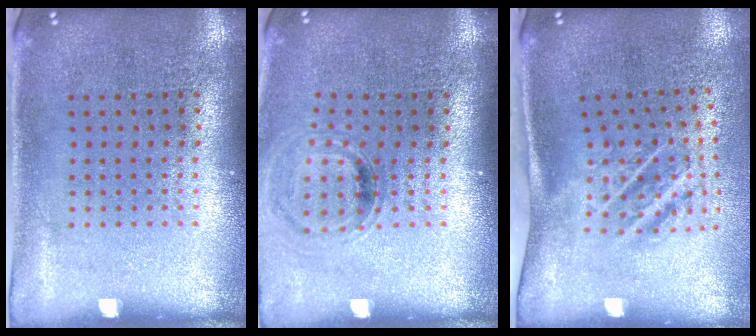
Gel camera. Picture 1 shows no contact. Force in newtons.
{"total": 0.9, "press": 0.8, "slide": 0.2}
{"total": 1.8, "press": 1.1, "slide": 1.4}